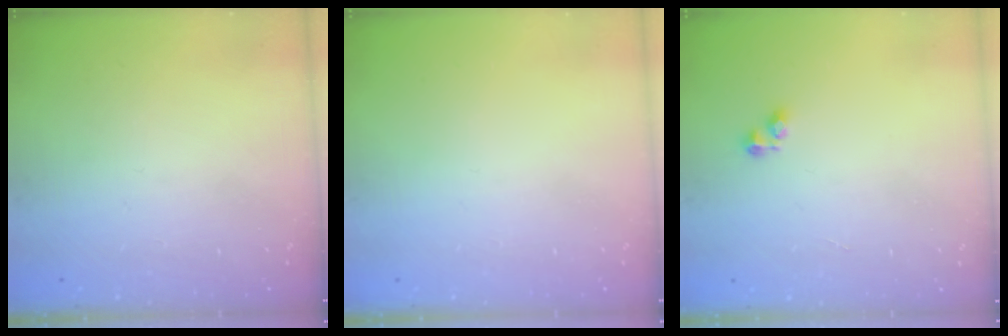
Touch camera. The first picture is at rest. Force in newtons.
{"total": 0.0}
{"total": 2.4, "press": 2.4, "slide": 0.3}